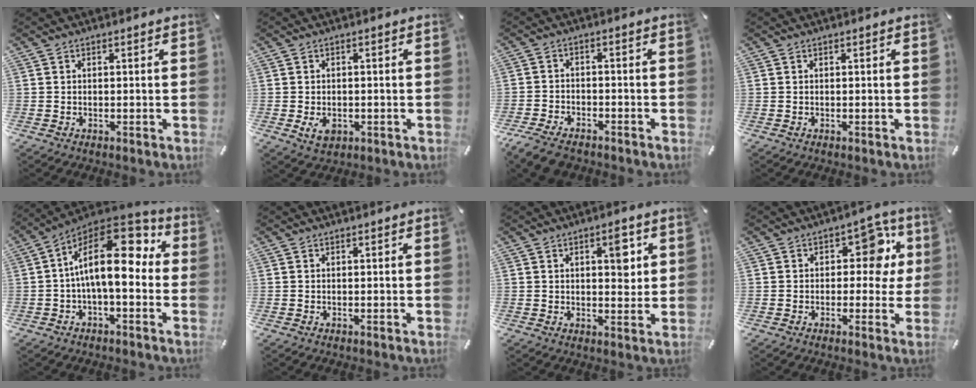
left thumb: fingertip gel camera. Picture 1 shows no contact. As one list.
[{"total": 3.7, "force": [-1.2, 2.6, 2.3], "torque": [-0.046, -0.002, -0.024]}, {"total": 5.5, "force": [-4.5, 2.4, 2.1], "torque": [-0.056, 0.014, -0.090]}, {"total": 0.0}, {"total": 18.6, "force": [3.3, 9.1, 15.9], "torque": [-0.269, -0.025, 0.057]}, {"total": 0.0}, {"total": 6.9, "force": [2.3, 3.6, 5.4], "torque": [-0.054, -0.013, 0.029]}, {"total": 9.9, "force": [2.5, 6.3, 7.3], "torque": [-0.090, -0.007, 0.037]}]